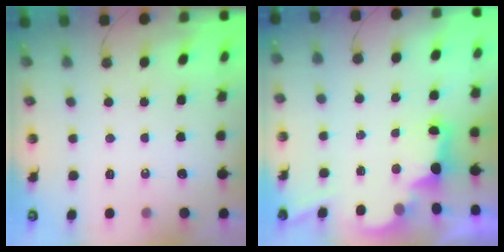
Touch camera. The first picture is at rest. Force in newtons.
{"total": 2.8, "press": 2.7, "slide": 0.9}